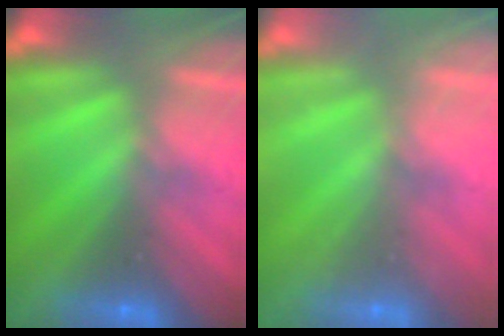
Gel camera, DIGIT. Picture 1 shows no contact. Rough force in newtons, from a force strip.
{"total": 2.4}